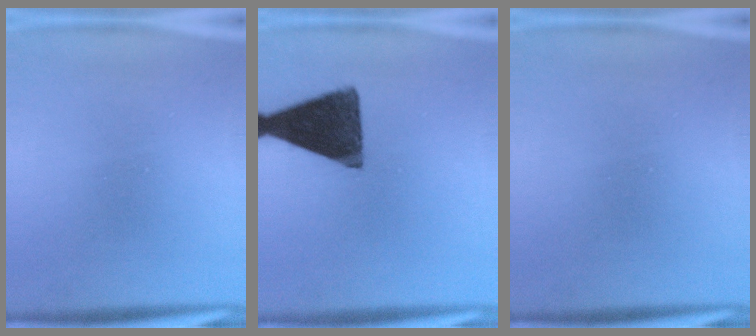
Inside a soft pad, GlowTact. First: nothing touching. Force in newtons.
{"total": 15.2}
{"total": 0.0}